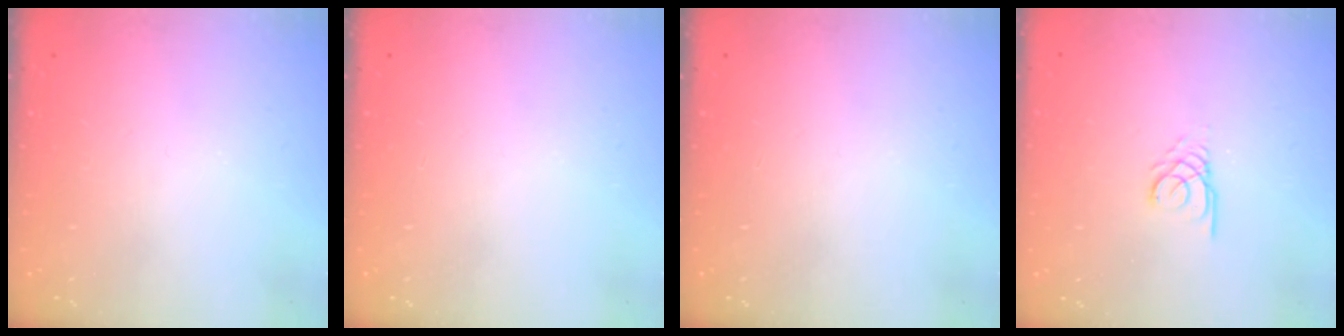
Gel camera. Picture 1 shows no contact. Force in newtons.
{"total": 0.0}
{"total": 0.0}
{"total": 2.7, "press": 2.7, "slide": 0.3}